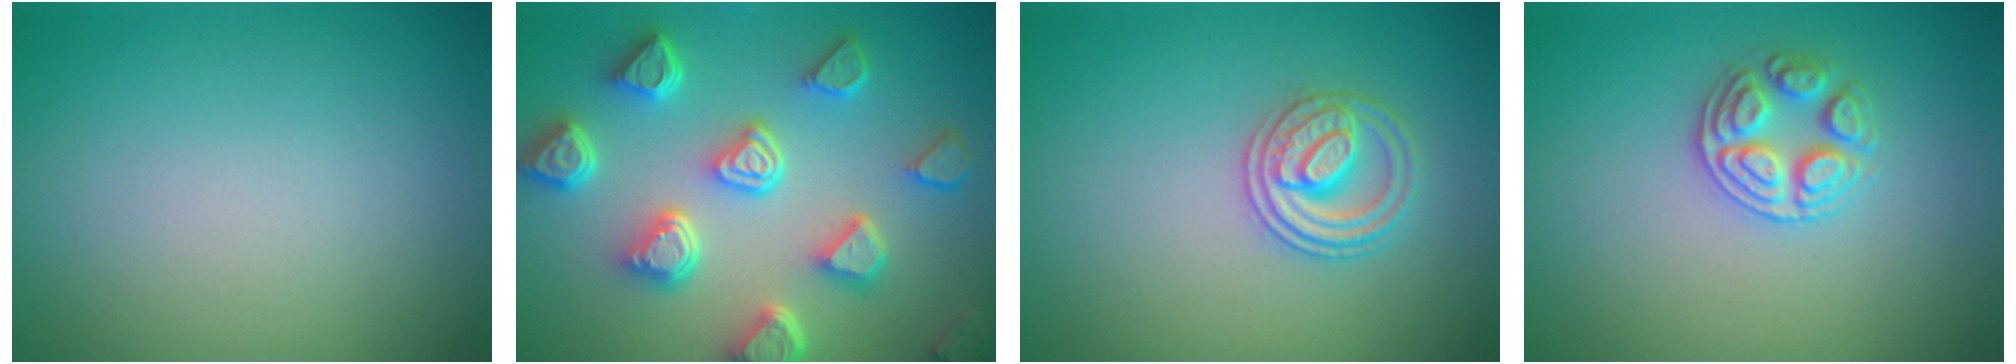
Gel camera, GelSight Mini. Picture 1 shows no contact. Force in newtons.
{"total": 7.2, "press": 5.8, "slide": 4.2}
{"total": 2.6, "press": 2.6, "slide": 0.5}
{"total": 2.6, "press": 2.6, "slide": 0.6}